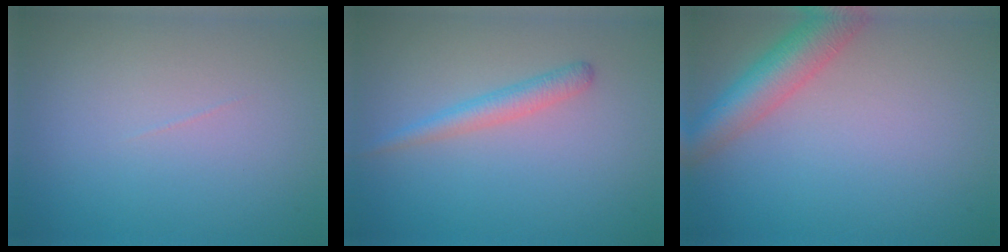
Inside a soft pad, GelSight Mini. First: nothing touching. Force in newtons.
{"total": 2.0, "press": 2.0, "slide": 0.1}
{"total": 5.0, "press": 4.9, "slide": 0.2}